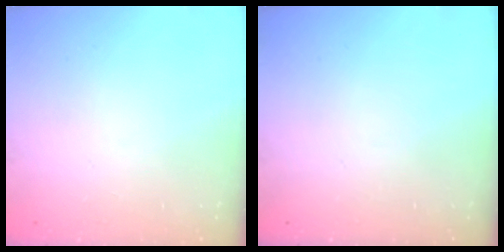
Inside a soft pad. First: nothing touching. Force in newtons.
{"total": 0.0}